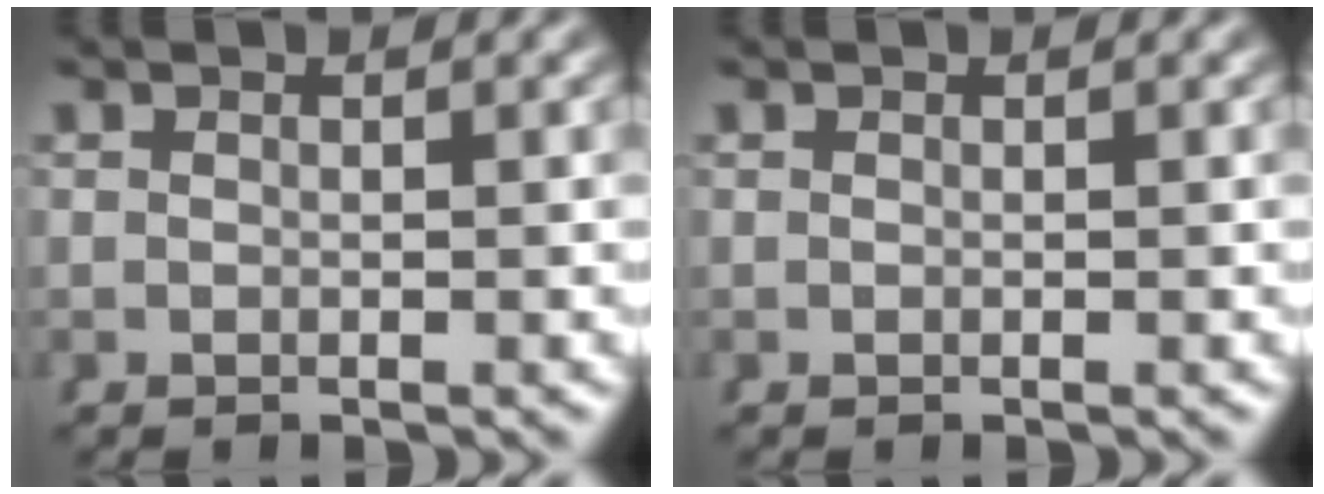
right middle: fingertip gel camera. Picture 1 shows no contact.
{"total": 0.0}